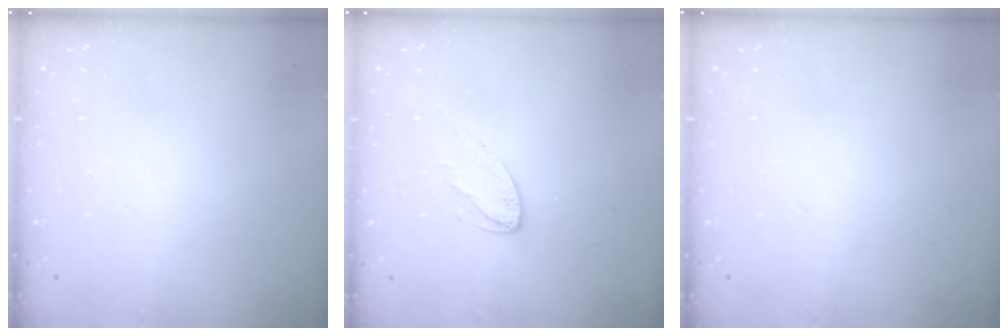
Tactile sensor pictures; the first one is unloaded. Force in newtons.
{"total": 5.0, "press": 4.9, "slide": 0.5}
{"total": 0.0}